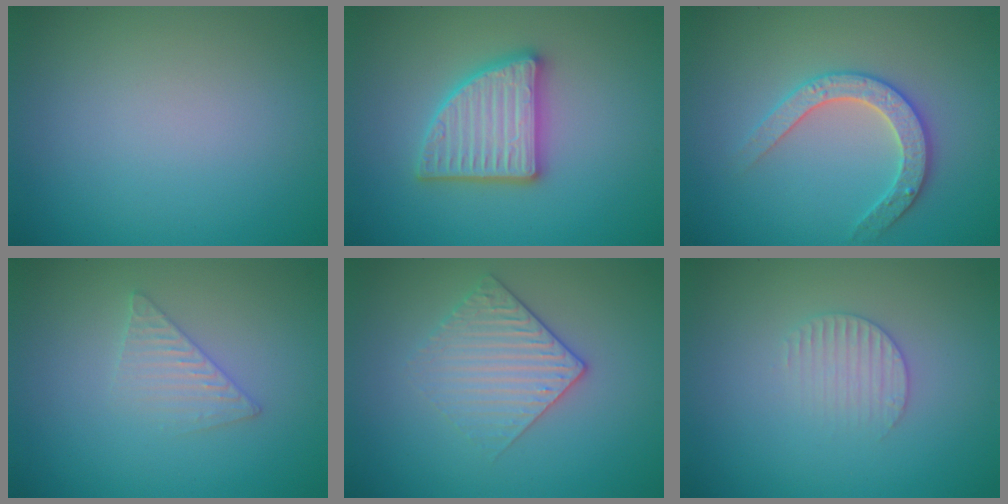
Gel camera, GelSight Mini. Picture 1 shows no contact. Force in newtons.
{"total": 4.8, "press": 4.7, "slide": 0.8}
{"total": 3.0, "press": 2.9, "slide": 0.5}
{"total": 2.0, "press": 2.0, "slide": 0.2}
{"total": 2.9, "press": 2.6, "slide": 1.2}
{"total": 1.9, "press": 1.9, "slide": 0.3}